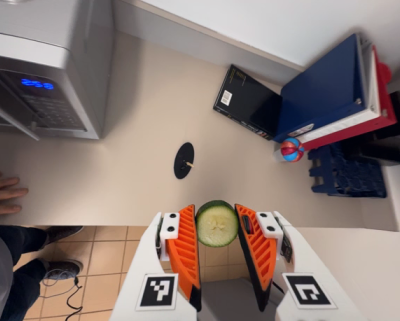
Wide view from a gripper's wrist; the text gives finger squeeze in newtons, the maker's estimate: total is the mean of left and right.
{"total": 7.5, "left": 7.4, "right": 7.7}